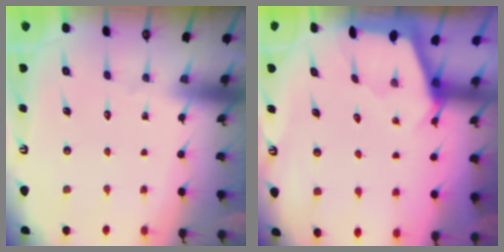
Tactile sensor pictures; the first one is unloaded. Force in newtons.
{"total": 2.3, "press": 2.3, "slide": 0.3}